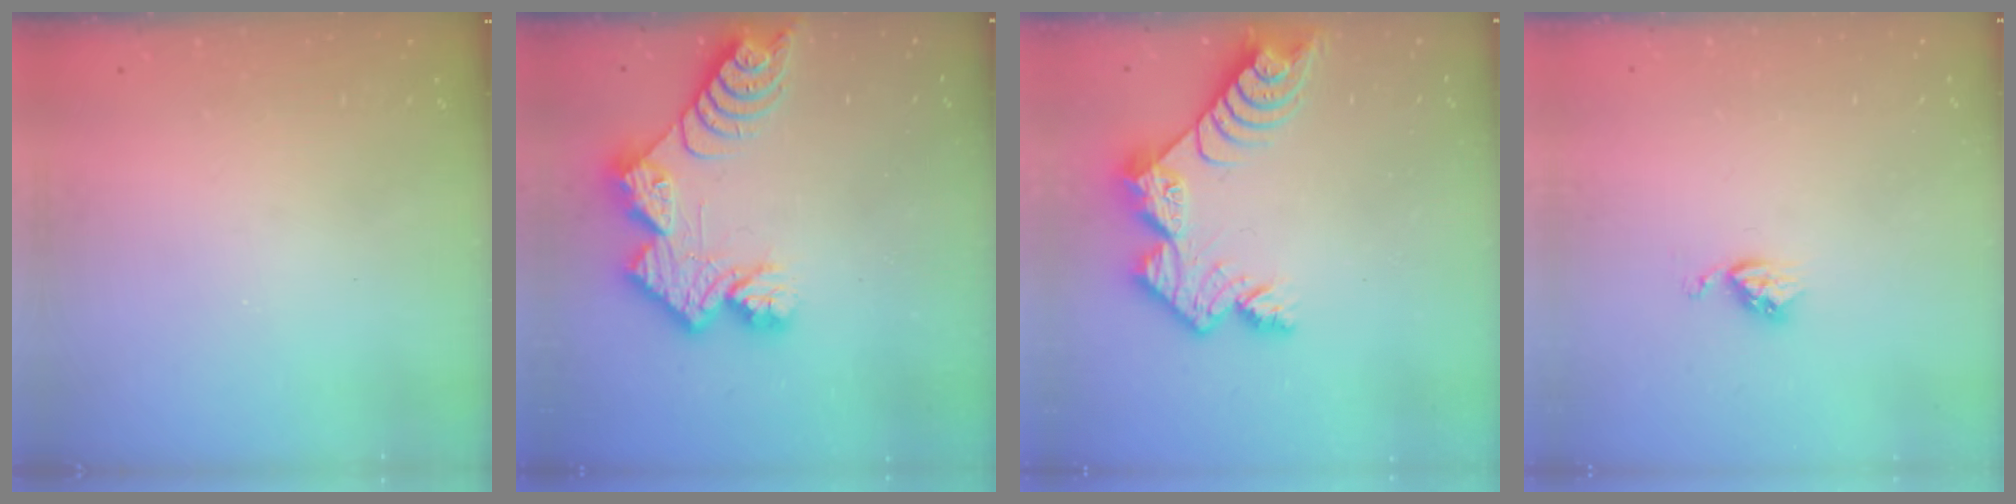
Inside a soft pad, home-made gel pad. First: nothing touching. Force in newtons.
{"total": 11.5, "press": 11.4, "slide": 1.0}
{"total": 11.0, "press": 11.0, "slide": 0.9}
{"total": 3.9, "press": 3.9, "slide": 0.4}